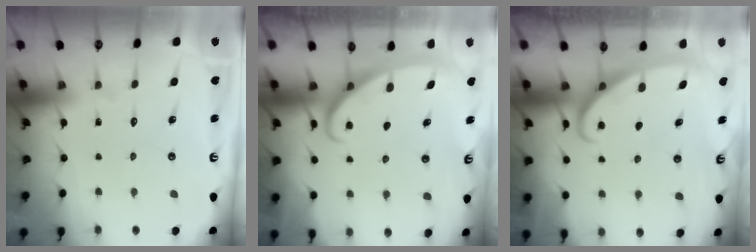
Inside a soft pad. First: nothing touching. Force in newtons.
{"total": 3.0, "press": 2.9, "slide": 0.4}
{"total": 2.8, "press": 2.8, "slide": 0.4}